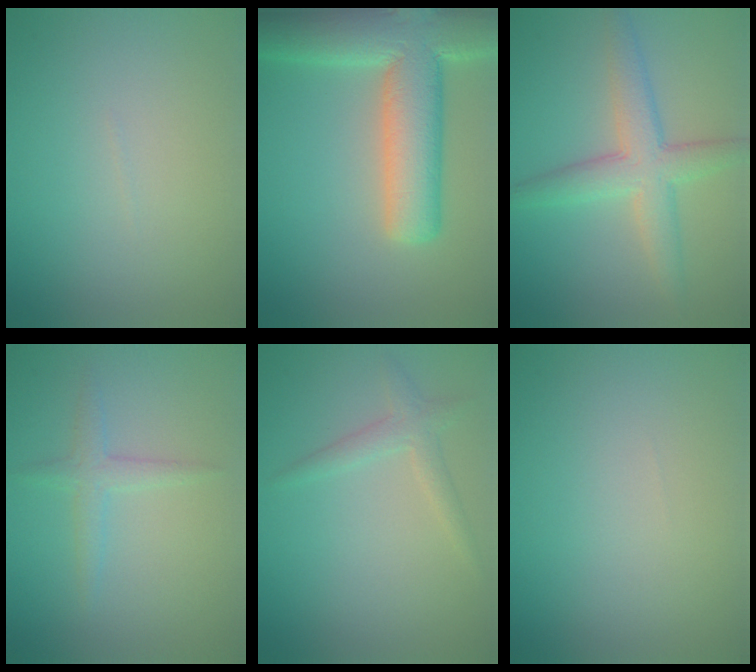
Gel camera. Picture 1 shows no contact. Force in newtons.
{"total": 10.2, "press": 10.2, "slide": 0.8}
{"total": 4.5, "press": 4.5, "slide": 0.1}
{"total": 1.7, "press": 1.7, "slide": 0.1}
{"total": 1.7, "press": 1.7, "slide": 0.0}
{"total": 0.0}